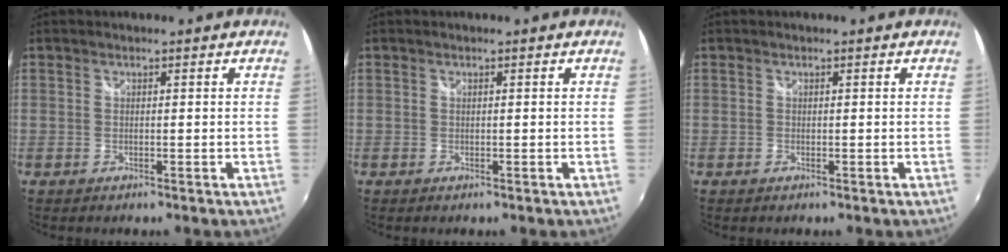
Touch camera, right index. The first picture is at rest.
{"total": 0.0}
{"total": 0.0}